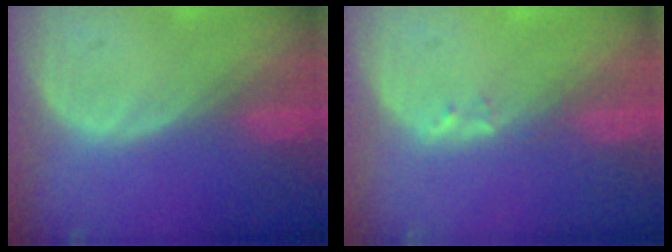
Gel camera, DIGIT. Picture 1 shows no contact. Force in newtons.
{"total": 1.0, "press": 0.9, "slide": 0.5}